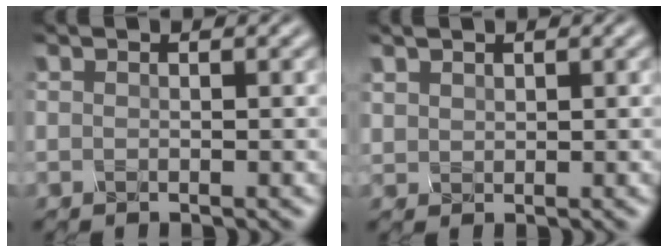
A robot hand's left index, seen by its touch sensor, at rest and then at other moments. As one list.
[{"total": 0.9, "force": [0.7, 0.1, -0.6], "torque": [0.004, 0.005, 0.031]}]